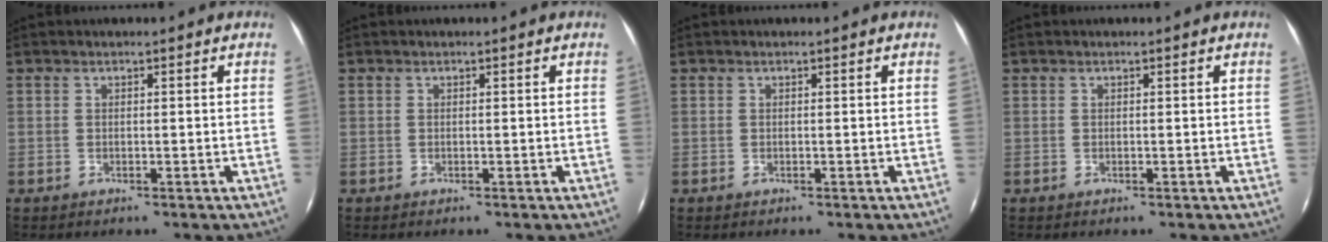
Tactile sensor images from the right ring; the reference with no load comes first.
{"total": 0.0}
{"total": 0.0}
{"total": 0.0}